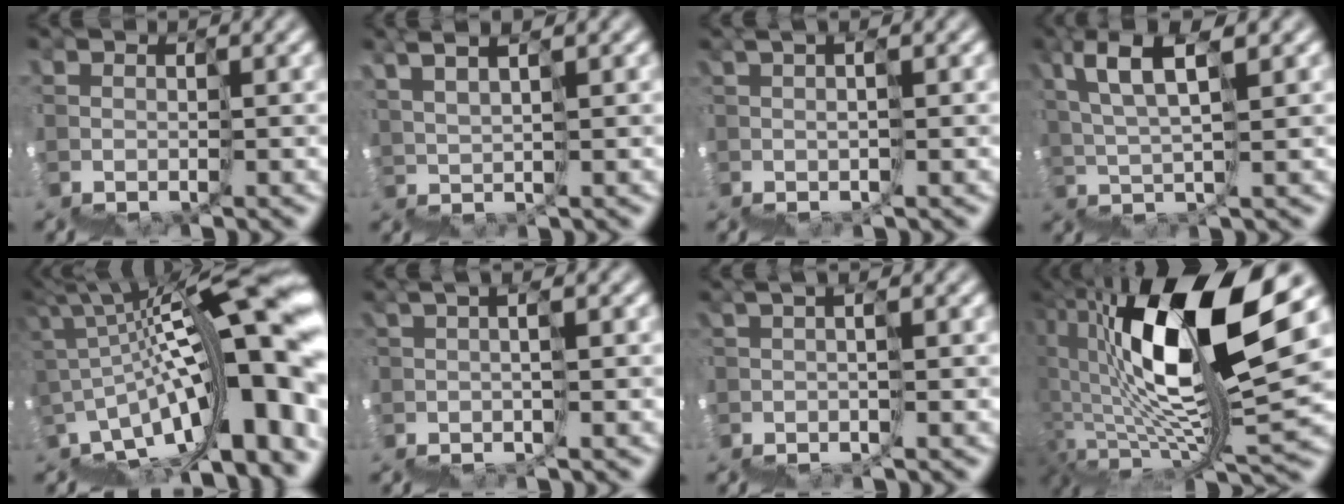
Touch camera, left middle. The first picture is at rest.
{"total": 5.1, "force": [4.1, -2.7, -1.3], "torque": [0.008, 0.041, 0.078]}
{"total": 2.0, "force": [1.2, -1.6, 0.2], "torque": [0.008, 0.017, 0.032]}
{"total": 5.4, "force": [4.7, -1.4, 2.3], "torque": [-0.054, 0.044, 0.087]}
{"total": 12.0, "force": [-0.3, 2.1, 11.8], "torque": [-0.148, 0.042, 0.000]}
{"total": 1.7, "force": [0.3, -1.6, 0.5], "torque": [0.000, 0.015, 0.015]}
{"total": 1.8, "force": [0.2, -1.8, 0.0], "torque": [0.006, 0.014, 0.010]}
{"total": 10.2, "force": [3.6, 0.7, 9.5], "torque": [-0.160, 0.038, 0.061]}